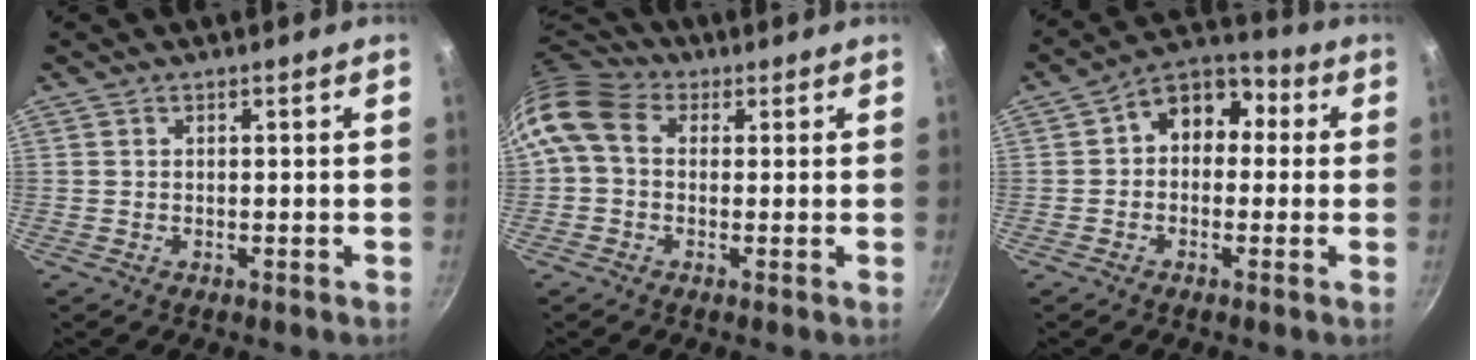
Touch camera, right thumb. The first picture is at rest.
{"total": 9.5, "force": [1.4, 7.3, 5.9], "torque": [-0.112, 0.020, 0.006]}
{"total": 10.1, "force": [1.2, 7.7, 6.5], "torque": [-0.053, 0.032, -0.007]}